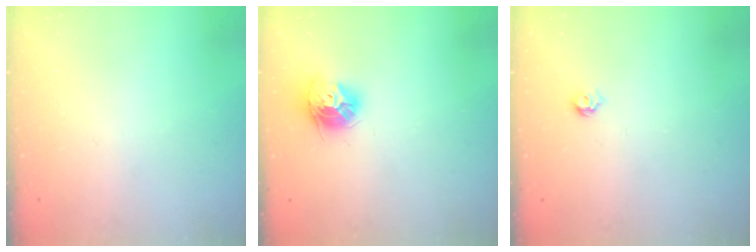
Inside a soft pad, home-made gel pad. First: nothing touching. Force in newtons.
{"total": 11.1, "press": 11.0, "slide": 0.9}
{"total": 4.4, "press": 4.3, "slide": 0.9}